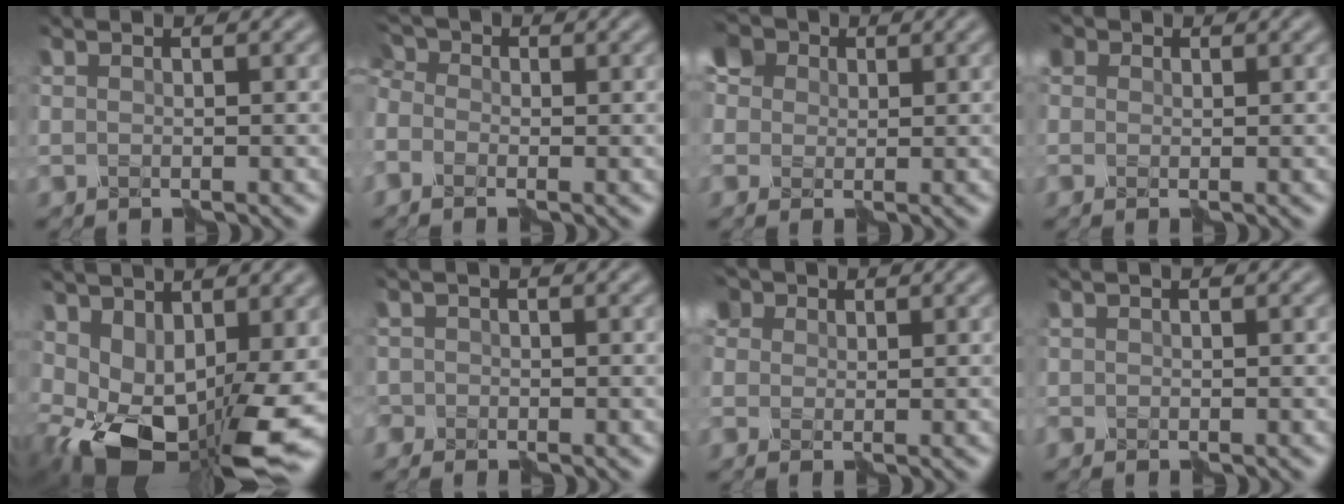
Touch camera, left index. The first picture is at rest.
{"total": 4.0, "force": [-0.9, 2.7, 2.8], "torque": [-0.076, 0.013, -0.022]}
{"total": 11.2, "force": [5.2, 7.8, 6.1], "torque": [-0.130, 0.036, 0.076]}
{"total": 3.3, "force": [1.3, 2.3, 2.0], "torque": [-0.050, 0.007, 0.013]}
{"total": 12.1, "force": [-2.4, 6.8, 9.7], "torque": [-0.182, -0.027, -0.026]}
{"total": 1.5, "force": [-1.2, 1.0, 0.0], "torque": [0.001, -0.001, -0.022]}
{"total": 4.9, "force": [2.4, 3.2, 2.8], "torque": [-0.078, 0.009, 0.034]}
{"total": 0.7, "force": [-0.6, 0.2, 0.3], "torque": [-0.006, 0.001, -0.009]}